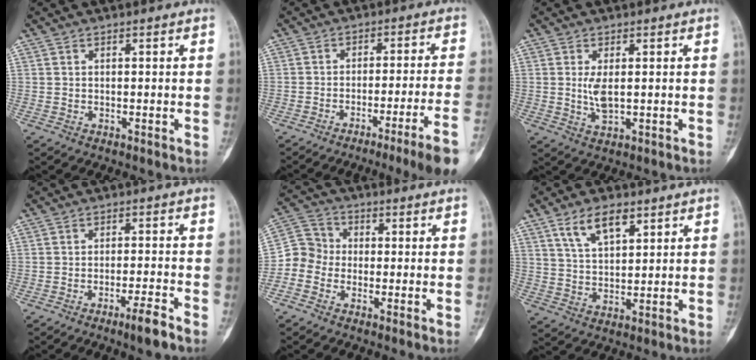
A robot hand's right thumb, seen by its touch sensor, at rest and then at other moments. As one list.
[{"total": 12.4, "force": [-7.9, -1.7, 9.4], "torque": [-0.134, 0.043, -0.109]}, {"total": 3.7, "force": [0.2, 1.4, 3.4], "torque": [-0.073, -0.010, 0.010]}, {"total": 4.9, "force": [-3.4, 0.0, 3.6], "torque": [-0.070, 0.018, -0.059]}, {"total": 5.9, "force": [-2.1, 5.2, 1.7], "torque": [-0.014, 0.025, -0.057]}, {"total": 7.6, "force": [4.5, 3.4, 5.2], "torque": [-0.083, -0.018, 0.085]}]